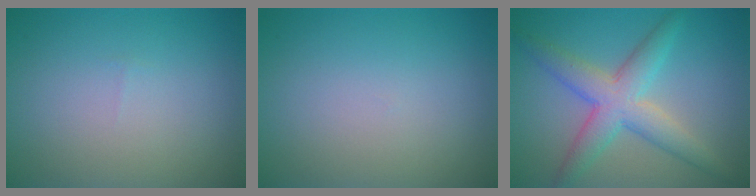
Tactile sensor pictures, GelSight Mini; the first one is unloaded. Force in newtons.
{"total": 0.0}
{"total": 5.3, "press": 5.3, "slide": 0.1}